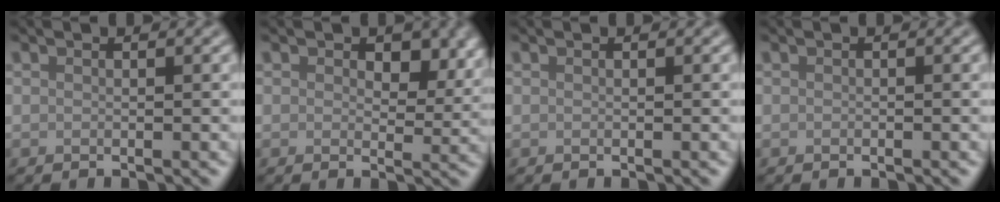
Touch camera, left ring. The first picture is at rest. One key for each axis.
{"total": 3.6, "fx": 1.6, "fy": 2.2, "fz": 2.4, "tx": -0.041, "ty": -0.010, "tz": 0.021}
{"total": 0.0}
{"total": 0.0}